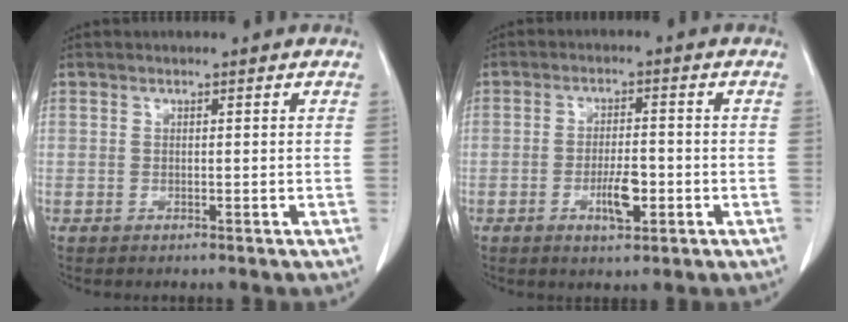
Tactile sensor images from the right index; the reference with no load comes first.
{"total": 4.9, "force": [-1.9, 1.4, 4.3], "torque": [-0.078, -0.001, -0.028]}